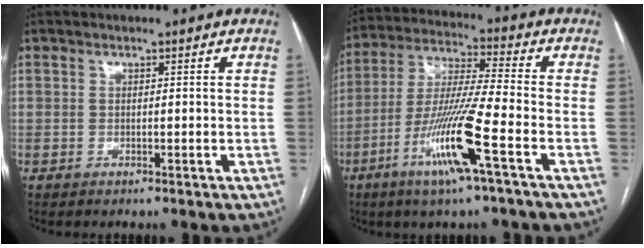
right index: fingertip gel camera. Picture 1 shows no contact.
{"total": 13.5, "force": [-6.1, -0.6, 12.1], "torque": [-0.244, -0.017, -0.117]}